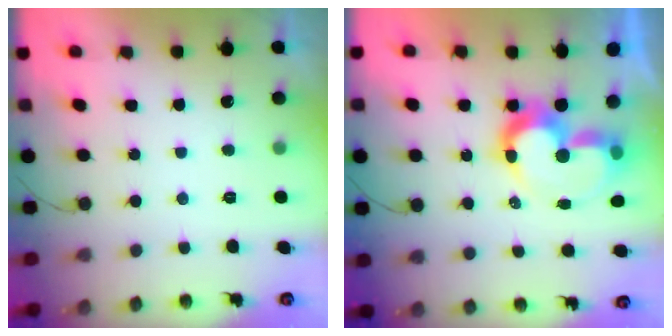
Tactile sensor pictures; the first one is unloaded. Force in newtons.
{"total": 11.2, "press": 10.6, "slide": 3.6}